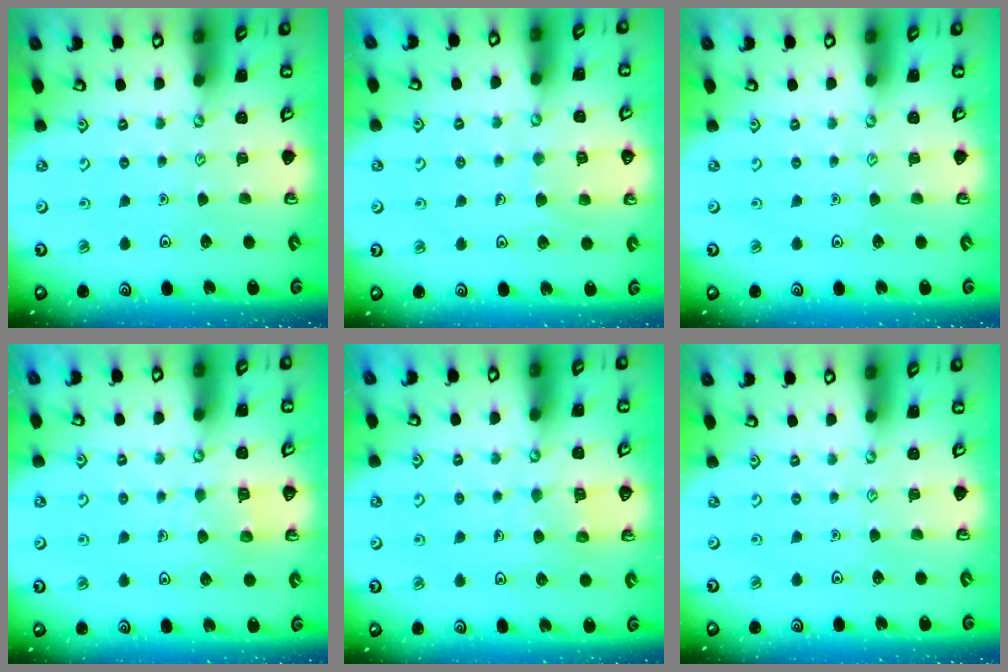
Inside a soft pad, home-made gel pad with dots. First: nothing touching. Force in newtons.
{"total": 5.6, "press": 5.5, "slide": 0.4}
{"total": 0.0}
{"total": 5.4, "press": 5.4, "slide": 0.3}
{"total": 5.4, "press": 5.4, "slide": 0.4}
{"total": 0.0}